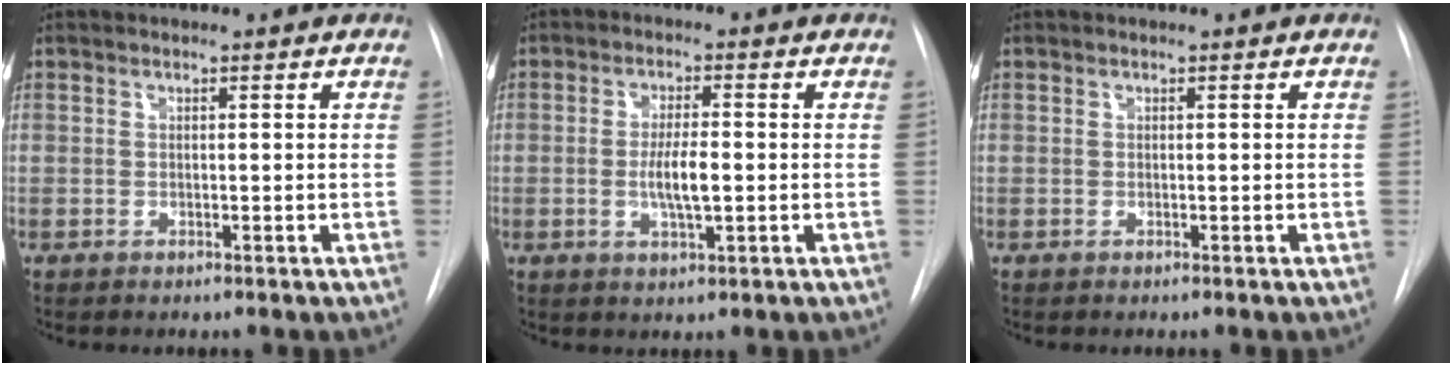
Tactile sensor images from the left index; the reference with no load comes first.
{"total": 4.8, "force": [-1.1, 0.9, 4.6], "torque": [-0.090, -0.010, -0.017]}
{"total": 0.0}